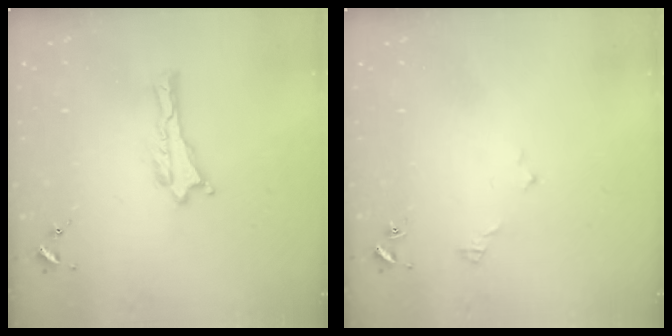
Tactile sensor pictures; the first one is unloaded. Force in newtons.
{"total": 2.9, "press": 2.9, "slide": 0.3}